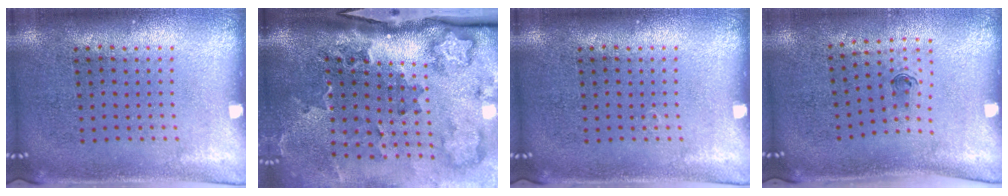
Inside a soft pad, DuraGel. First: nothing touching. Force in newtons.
{"total": 3.7, "press": 2.4, "slide": 2.8}
{"total": 0.0}
{"total": 0.6, "press": 0.3, "slide": 0.5}